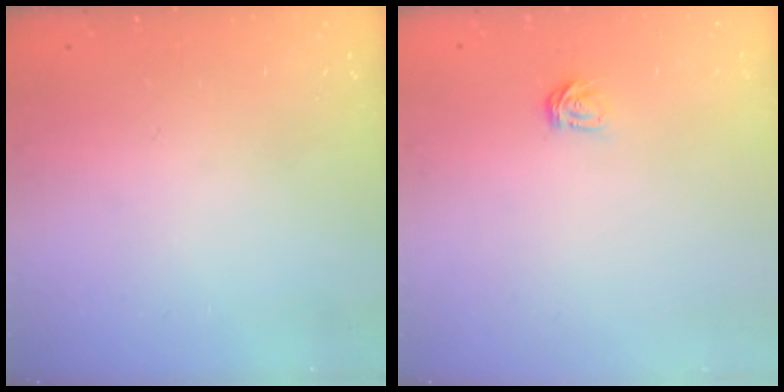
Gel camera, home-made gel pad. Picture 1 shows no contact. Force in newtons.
{"total": 4.0, "press": 4.0, "slide": 0.5}